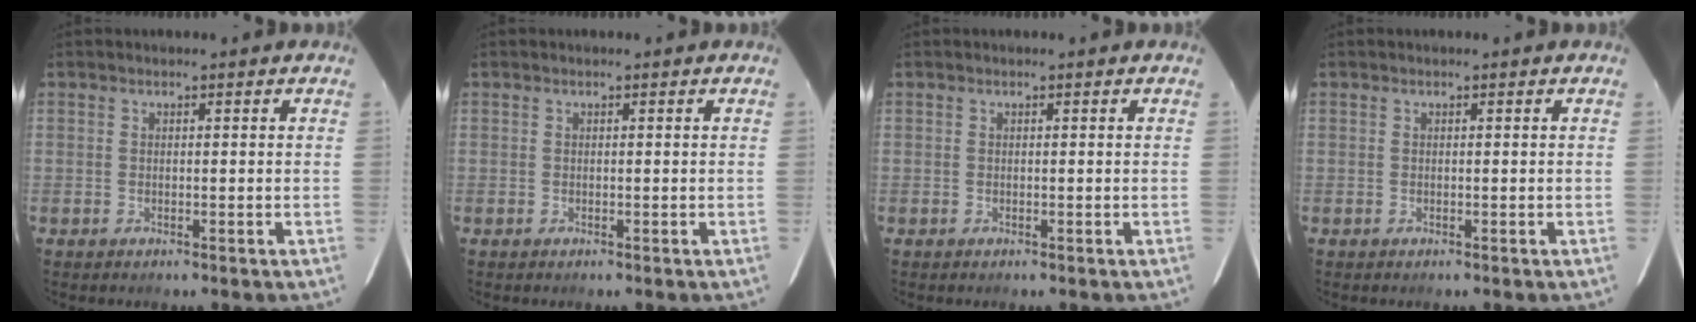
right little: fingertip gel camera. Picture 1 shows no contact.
{"total": 0.0}
{"total": 0.0}
{"total": 0.0}